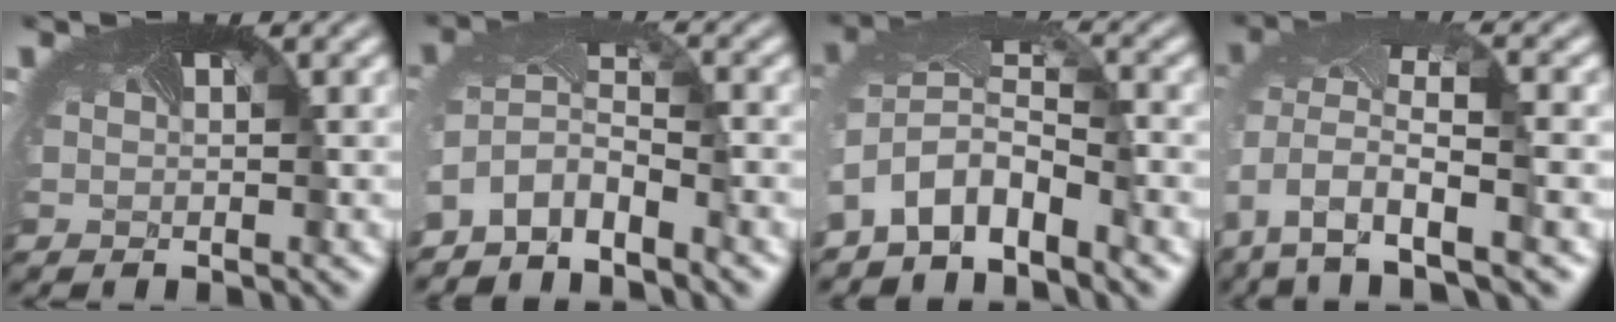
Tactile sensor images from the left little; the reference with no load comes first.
{"total": 4.5, "force": [-3.6, 1.4, 2.3], "torque": [-0.056, -0.014, -0.074]}
{"total": 5.9, "force": [-3.8, 2.5, 3.6], "torque": [-0.074, -0.008, -0.078]}
{"total": 10.6, "force": [-3.9, 5.4, 8.3], "torque": [-0.200, -0.025, -0.046]}